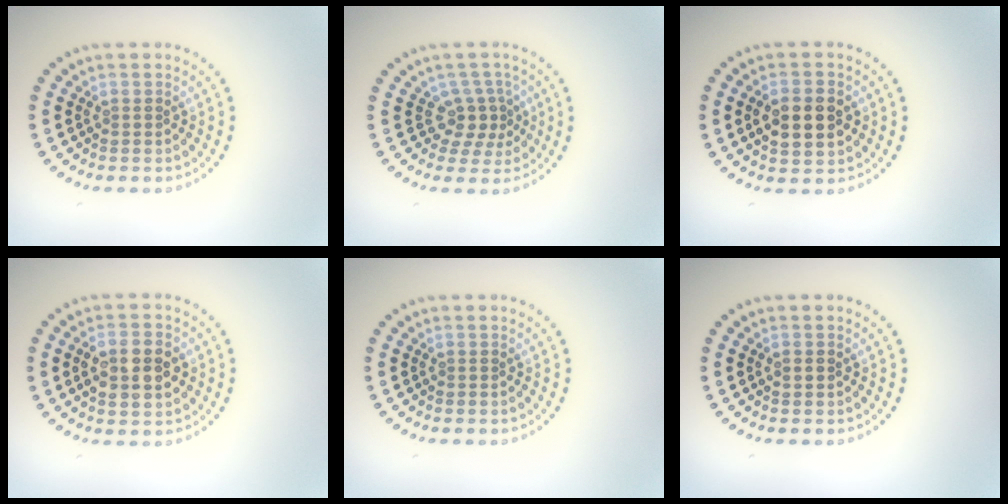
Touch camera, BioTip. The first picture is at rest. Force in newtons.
{"total": 2.8, "press": 2.0, "slide": 1.9}
{"total": 4.6, "press": 4.6, "slide": 0.3}
{"total": 4.2, "press": 4.2, "slide": 0.4}
{"total": 0.0}
{"total": 0.9, "press": 0.9, "slide": 0.1}